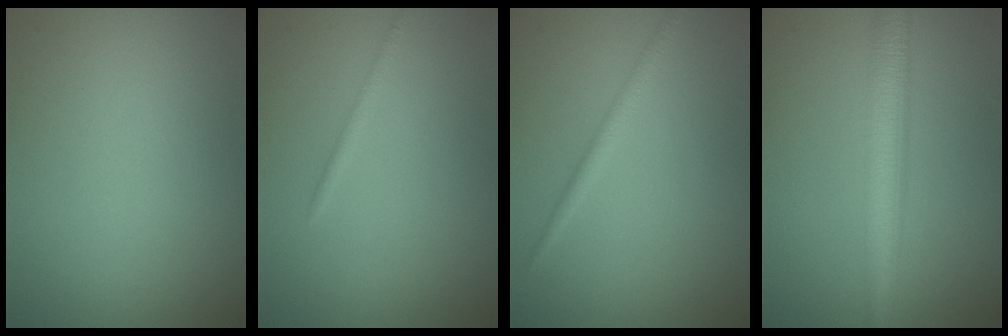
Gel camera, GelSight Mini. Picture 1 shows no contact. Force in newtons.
{"total": 0.8, "press": 0.8, "slide": 0.0}
{"total": 1.4, "press": 1.4, "slide": 0.1}
{"total": 4.8, "press": 4.8, "slide": 0.1}